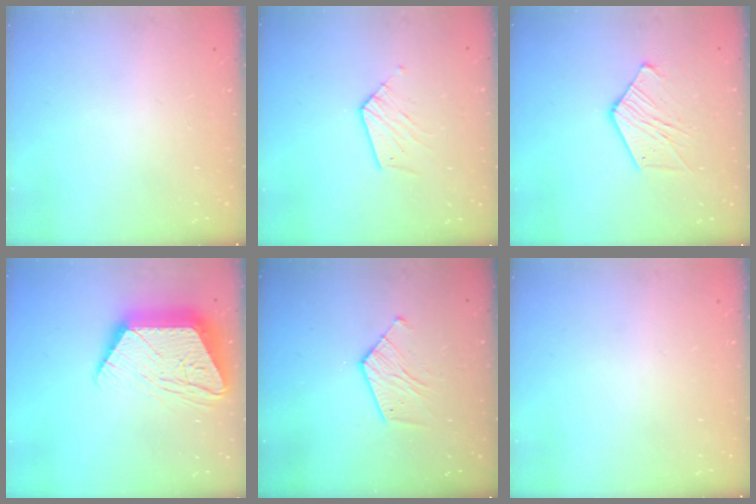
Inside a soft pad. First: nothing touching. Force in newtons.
{"total": 8.3, "press": 8.3, "slide": 0.2}
{"total": 9.8, "press": 9.7, "slide": 0.8}
{"total": 19.9, "press": 19.9, "slide": 1.3}
{"total": 8.7, "press": 8.7, "slide": 0.5}
{"total": 0.0}